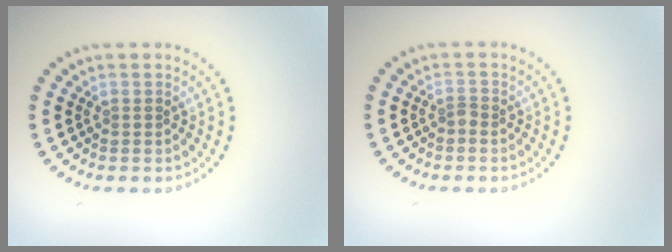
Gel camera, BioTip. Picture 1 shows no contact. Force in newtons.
{"total": 0.8, "press": 0.6, "slide": 0.5}